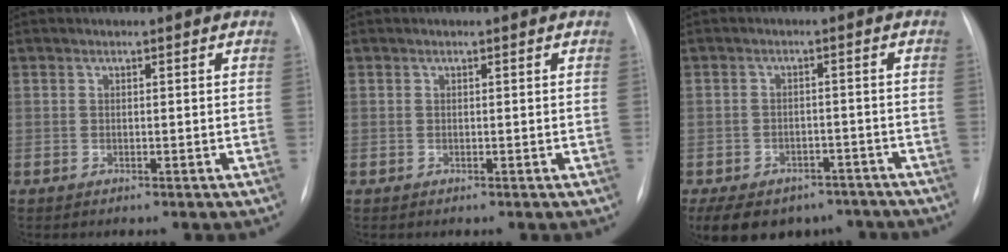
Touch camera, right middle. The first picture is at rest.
{"total": 0.0}
{"total": 17.6, "force": [-12.0, 10.9, 6.7], "torque": [-0.185, -0.006, -0.149]}